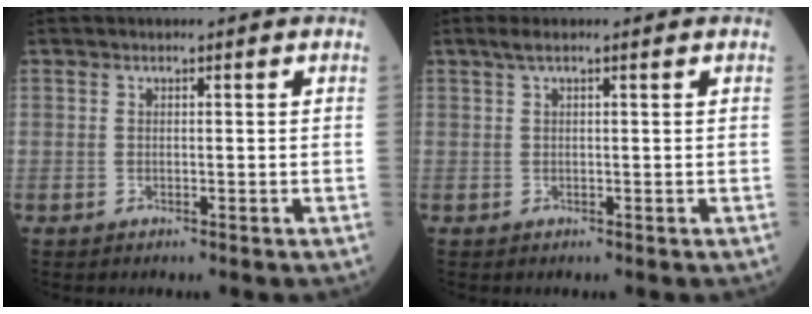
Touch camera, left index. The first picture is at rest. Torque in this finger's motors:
{"motor_torque": [0.16, 0.03, 0.01, 0.00]}